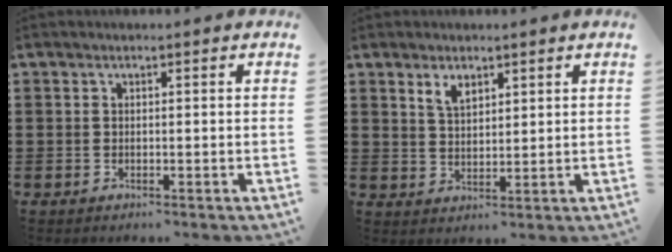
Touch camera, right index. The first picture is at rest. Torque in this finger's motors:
{"motor_torque": [0.46, 0.36, 0.27, 0.04]}